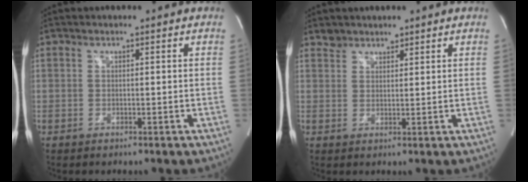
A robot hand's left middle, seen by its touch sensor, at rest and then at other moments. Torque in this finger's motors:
{"motor_torque": [0.04, -0.03, -0.04, -0.01]}